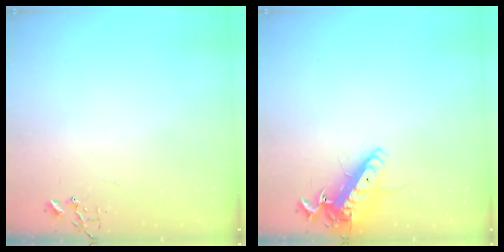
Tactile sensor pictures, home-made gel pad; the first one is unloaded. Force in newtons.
{"total": 14.1, "press": 13.9, "slide": 2.6}